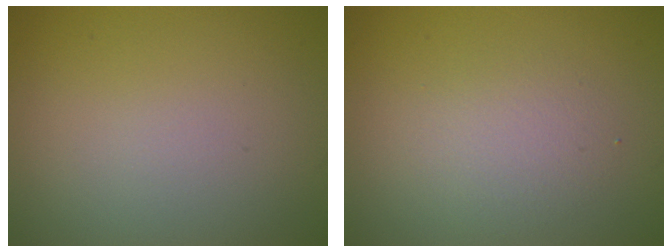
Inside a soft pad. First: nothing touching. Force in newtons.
{"total": 2.3, "press": 2.3, "slide": 0.1}